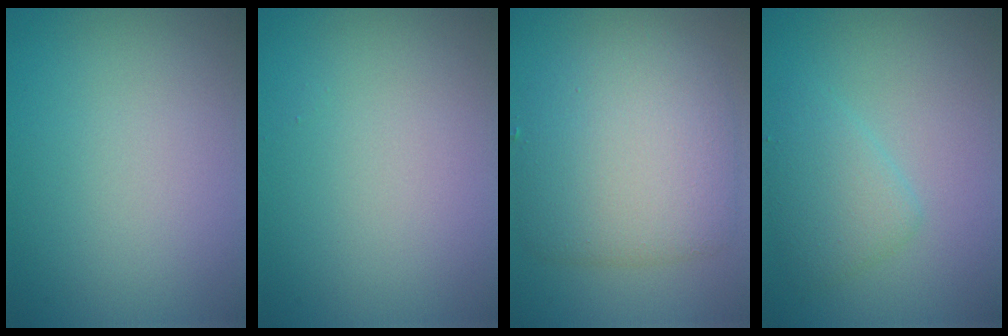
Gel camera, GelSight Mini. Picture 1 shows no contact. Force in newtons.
{"total": 0.0}
{"total": 6.7, "press": 6.7, "slide": 0.2}
{"total": 2.6, "press": 2.6, "slide": 0.1}